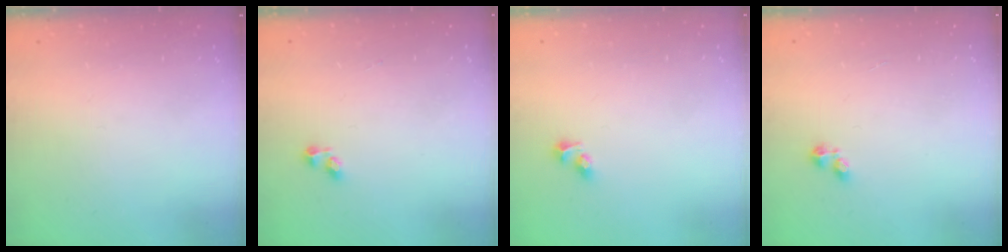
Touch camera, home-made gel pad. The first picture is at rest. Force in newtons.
{"total": 2.4, "press": 2.1, "slide": 1.1}
{"total": 4.1, "press": 3.5, "slide": 2.1}
{"total": 2.0, "press": 2.0, "slide": 0.2}